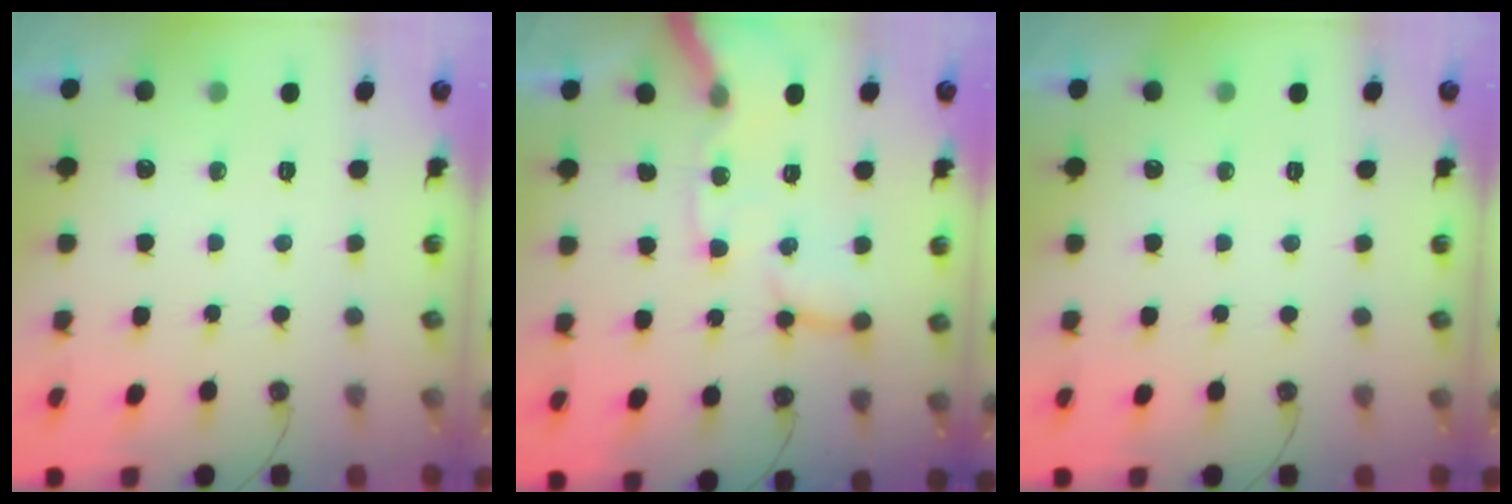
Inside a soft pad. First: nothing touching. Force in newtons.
{"total": 12.6, "press": 12.5, "slide": 1.7}
{"total": 0.0}